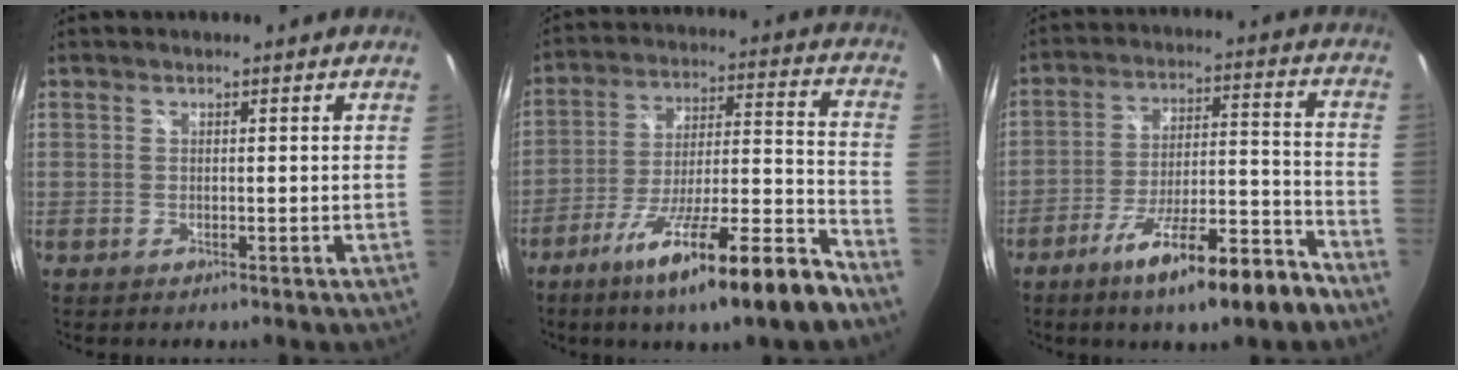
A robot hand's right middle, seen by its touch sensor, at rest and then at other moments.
{"total": 20.1, "force": [-14.2, 0.7, 14.3], "torque": [-0.233, -0.034, -0.226]}
{"total": 15.7, "force": [-11.1, 2.2, 10.9], "torque": [-0.186, -0.016, -0.170]}